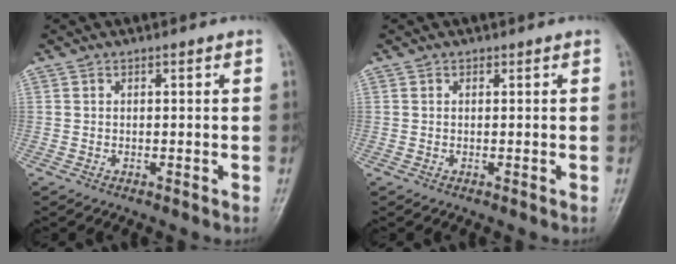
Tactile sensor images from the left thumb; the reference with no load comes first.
{"total": 0.0}